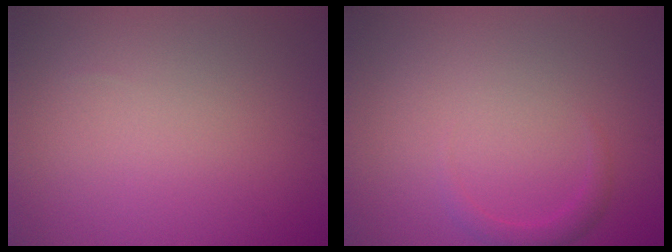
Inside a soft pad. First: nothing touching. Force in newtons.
{"total": 1.3, "press": 1.3, "slide": 0.1}